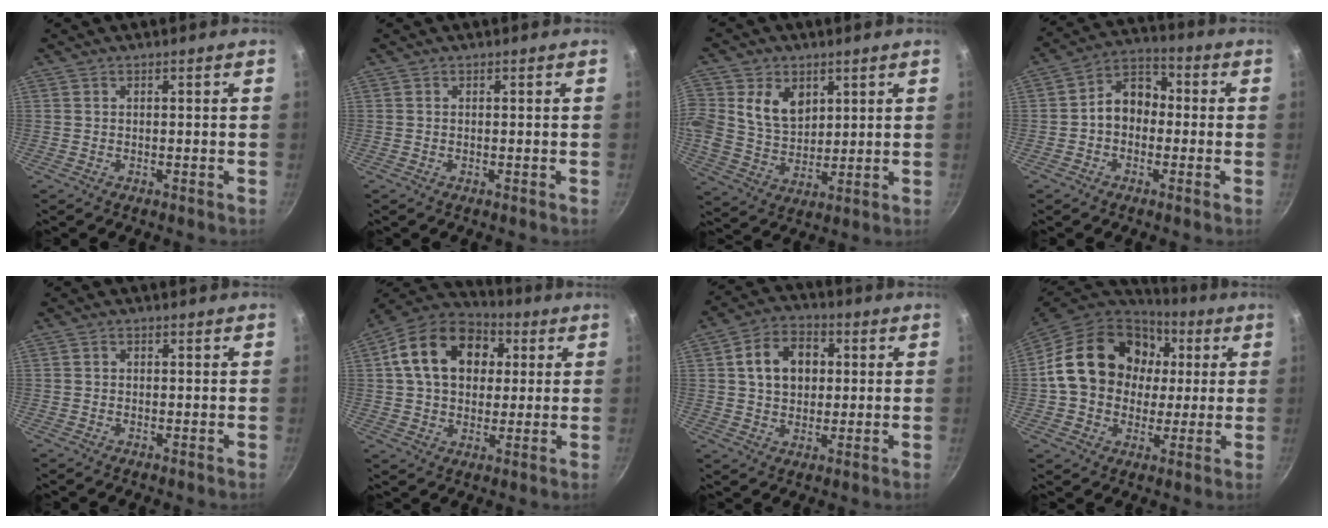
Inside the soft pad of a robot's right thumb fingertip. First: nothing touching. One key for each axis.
{"total": 0.0}
{"total": 10.8, "fx": 3.5, "fy": 8.2, "fz": 6.0, "tx": -0.091, "ty": -0.018, "tz": 0.066}
{"total": 8.5, "fx": -0.7, "fy": 6.5, "fz": 5.3, "tx": -0.046, "ty": 0.033, "tz": -0.031}
{"total": 0.9, "fx": 0.0, "fy": 0.8, "fz": 0.4, "tx": -0.006, "ty": 0.005, "tz": 0.000}
{"total": 18.3, "fx": 4.4, "fy": 13.5, "fz": 11.6, "tx": -0.176, "ty": 0.022, "tz": 0.062}
{"total": 10.8, "fx": 2.1, "fy": 8.1, "fz": 6.7, "tx": -0.087, "ty": 0.015, "tz": 0.028}
{"total": 21.6, "fx": 3.7, "fy": 17.3, "fz": 12.4, "tx": -0.193, "ty": 0.026, "tz": 0.058}